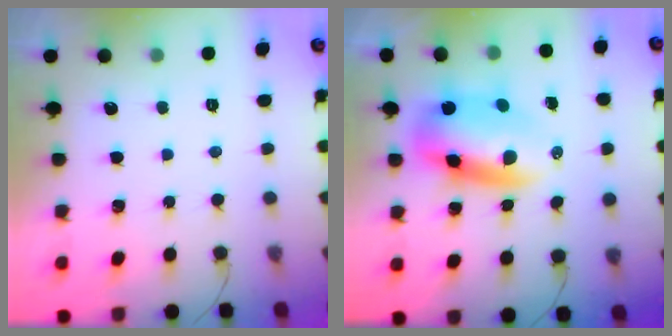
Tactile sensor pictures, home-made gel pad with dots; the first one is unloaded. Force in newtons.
{"total": 9.7, "press": 9.4, "slide": 2.4}